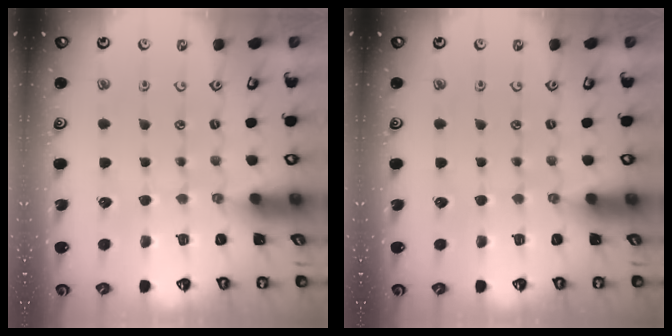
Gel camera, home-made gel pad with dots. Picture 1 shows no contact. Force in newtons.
{"total": 0.0}